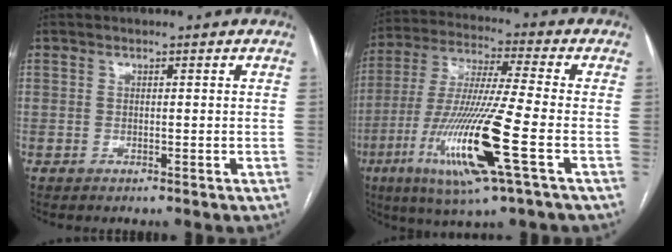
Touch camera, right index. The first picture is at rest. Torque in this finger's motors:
{"motor_torque": [2.11, -0.03, 1.05, 0.21]}